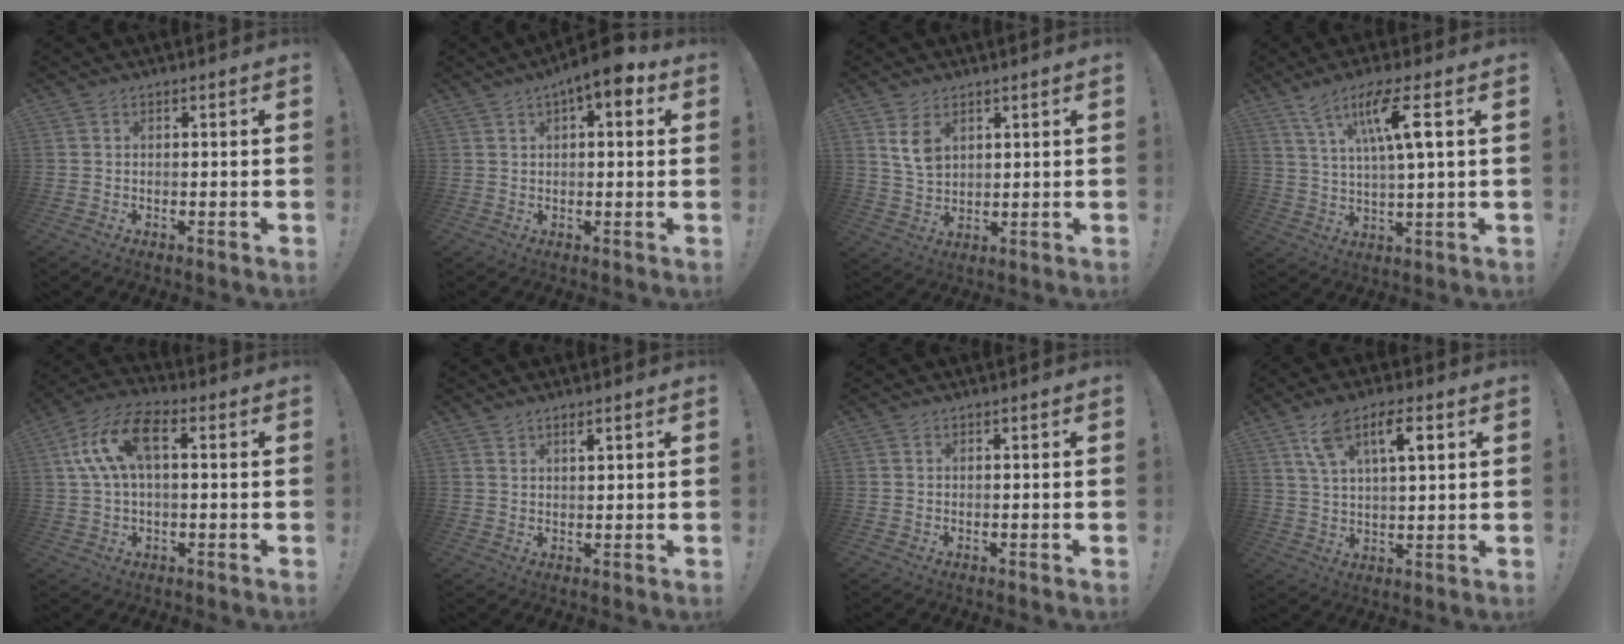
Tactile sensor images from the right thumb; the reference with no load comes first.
{"total": 7.2, "force": [3.6, 1.6, 6.0], "torque": [-0.084, -0.017, 0.055]}
{"total": 6.7, "force": [3.4, 4.3, 3.9], "torque": [-0.060, -0.015, 0.065]}
{"total": 11.3, "force": [4.8, 1.1, 10.2], "torque": [-0.182, -0.004, 0.072]}
{"total": 12.7, "force": [2.8, 6.8, 10.4], "torque": [-0.212, 0.016, 0.057]}
{"total": 2.2, "force": [1.7, 0.6, 1.3], "torque": [-0.018, -0.007, 0.027]}
{"total": 0.0}
{"total": 10.6, "force": [5.0, 4.1, 8.4], "torque": [-0.139, -0.004, 0.086]}